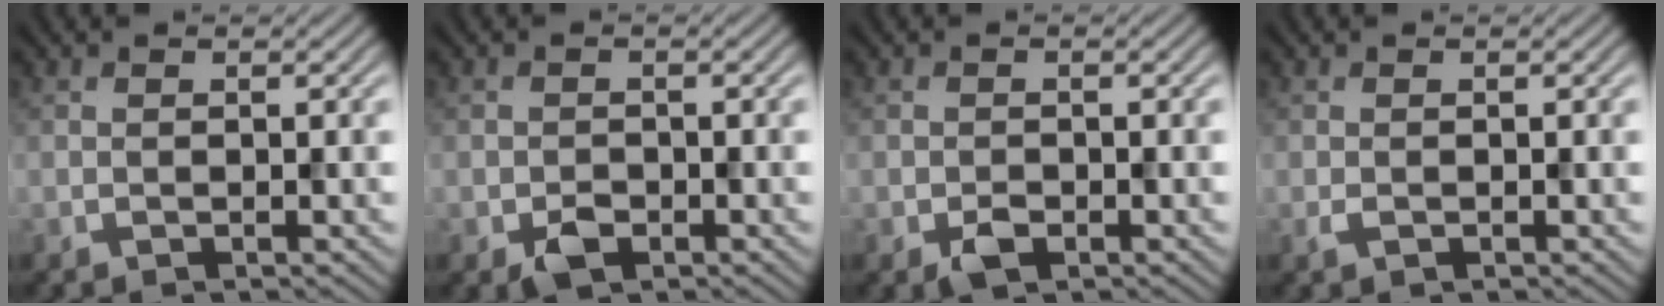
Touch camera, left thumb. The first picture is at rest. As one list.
[{"total": 2.2, "force": [-1.2, 1.4, 1.2], "torque": [-0.022, -0.004, -0.024]}, {"total": 1.8, "force": [-1.0, 1.1, 1.1], "torque": [-0.019, -0.003, -0.020]}, {"total": 0.7, "force": [-0.3, 0.4, 0.5], "torque": [-0.013, -0.003, -0.005]}]